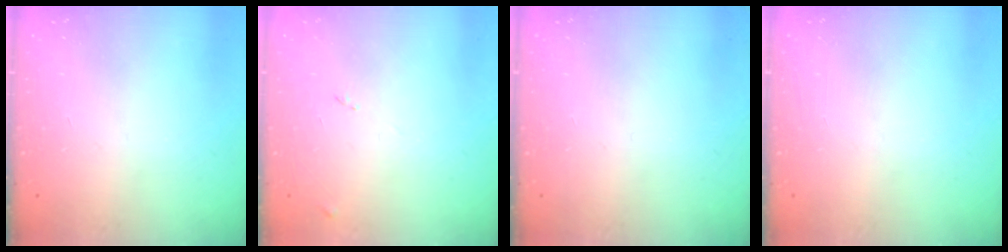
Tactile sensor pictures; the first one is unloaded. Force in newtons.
{"total": 7.6, "press": 7.5, "slide": 0.7}
{"total": 0.0}
{"total": 0.0}